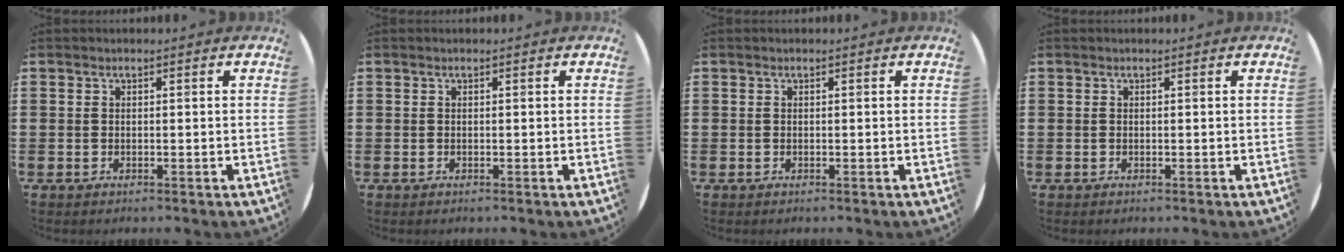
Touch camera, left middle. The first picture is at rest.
{"total": 0.0}
{"total": 0.0}
{"total": 0.0}